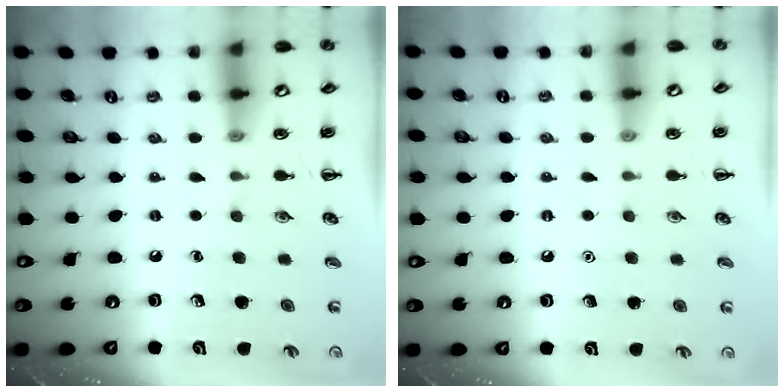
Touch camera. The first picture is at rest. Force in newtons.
{"total": 1.6, "press": 1.6, "slide": 0.1}